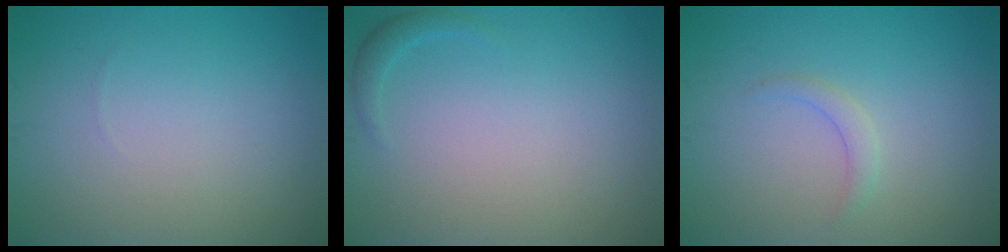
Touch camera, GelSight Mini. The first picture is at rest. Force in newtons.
{"total": 1.0, "press": 1.0, "slide": 0.1}
{"total": 1.2, "press": 1.2, "slide": 0.1}